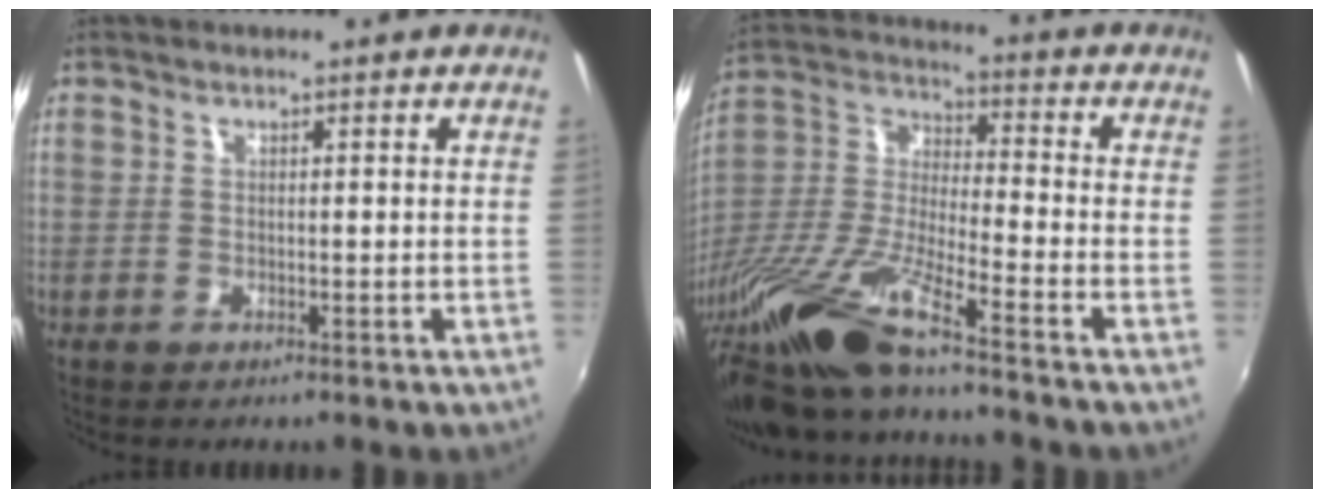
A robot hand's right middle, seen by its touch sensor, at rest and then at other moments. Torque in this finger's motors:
{"motor_torque": [1.11, -1.03, 0.98, 0.21]}